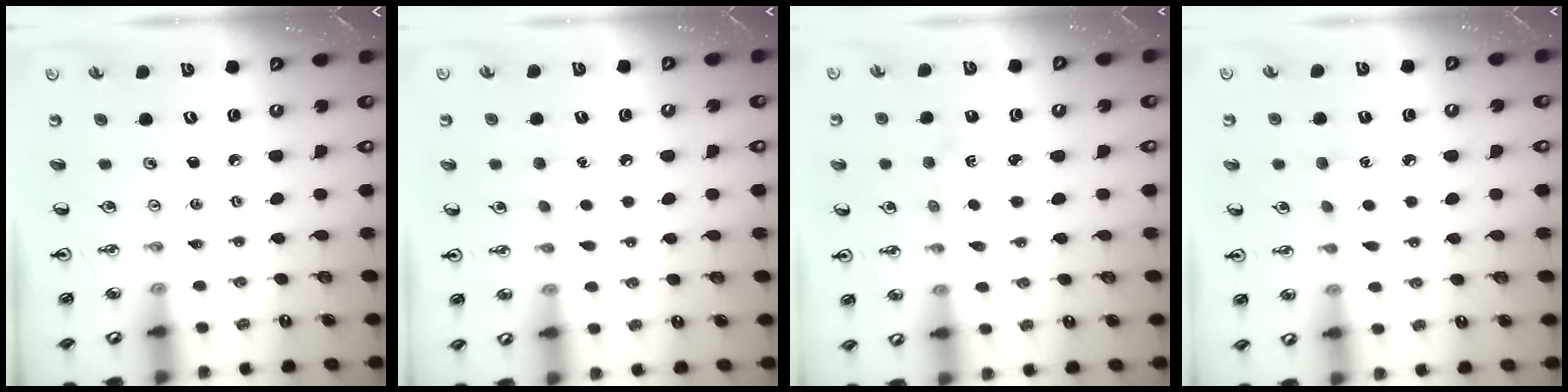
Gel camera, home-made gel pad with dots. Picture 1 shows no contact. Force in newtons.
{"total": 4.7, "press": 4.6, "slide": 0.5}
{"total": 1.7, "press": 1.7, "slide": 0.3}
{"total": 4.1, "press": 4.0, "slide": 0.5}